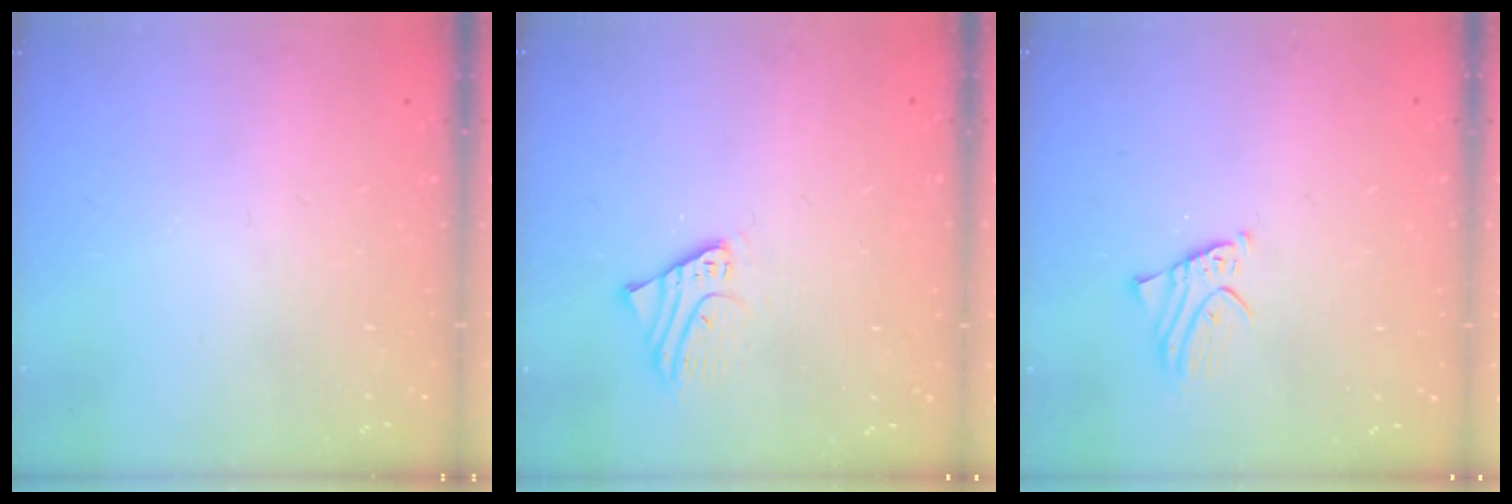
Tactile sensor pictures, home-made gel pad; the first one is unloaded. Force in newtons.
{"total": 1.8, "press": 1.8, "slide": 0.1}
{"total": 2.0, "press": 2.0, "slide": 0.2}